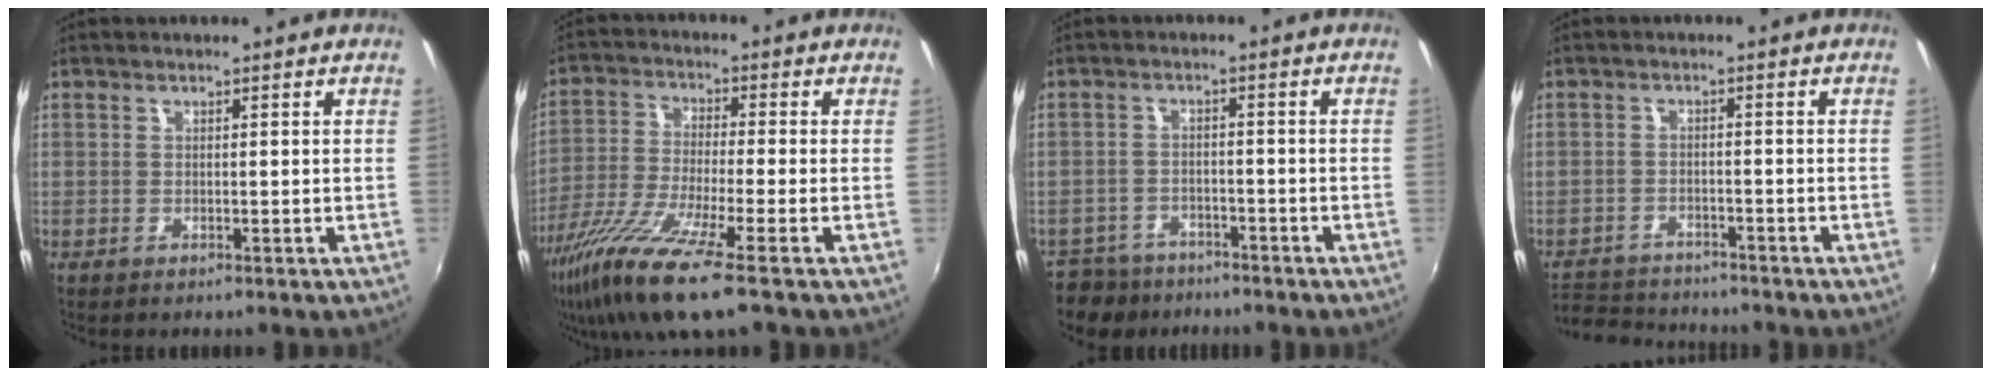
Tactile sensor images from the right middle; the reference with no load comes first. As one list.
[{"total": 13.5, "force": [-8.5, 0.7, 10.6], "torque": [-0.221, -0.042, -0.161]}, {"total": 8.2, "force": [-6.7, 4.3, 1.9], "torque": [-0.062, -0.001, -0.110]}, {"total": 7.7, "force": [-7.1, 2.7, 1.3], "torque": [-0.050, 0.012, -0.120]}]